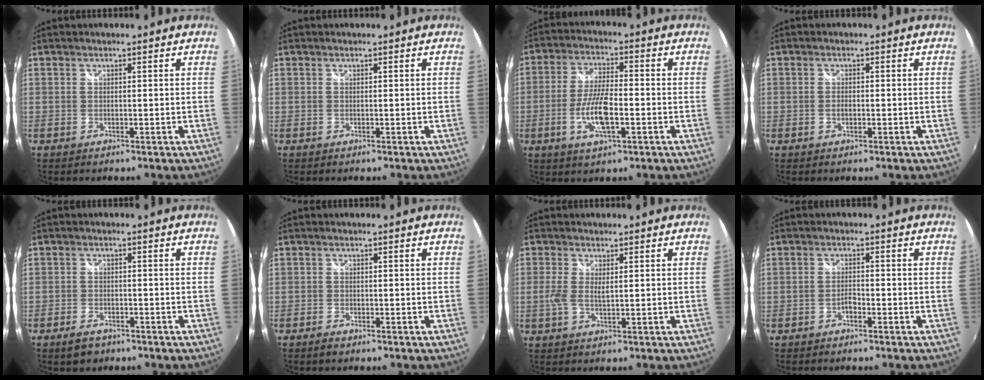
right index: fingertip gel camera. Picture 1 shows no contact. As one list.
[{"total": 0.0}, {"total": 9.0, "force": [-2.8, 2.7, 8.1], "torque": [-0.165, -0.004, -0.054]}, {"total": 1.1, "force": [-0.3, 0.7, 0.8], "torque": [-0.017, -0.001, -0.007]}, {"total": 4.0, "force": [-2.9, 2.3, 1.5], "torque": [-0.043, 0.001, -0.047]}, {"total": 1.6, "force": [-1.3, 0.7, 0.6], "torque": [-0.017, -0.002, -0.027]}, {"total": 3.1, "force": [0.2, 1.0, 3.0], "torque": [-0.066, -0.003, 0.000]}, {"total": 1.6, "force": [-1.3, 0.6, 0.8], "torque": [-0.016, 0.001, -0.025]}]